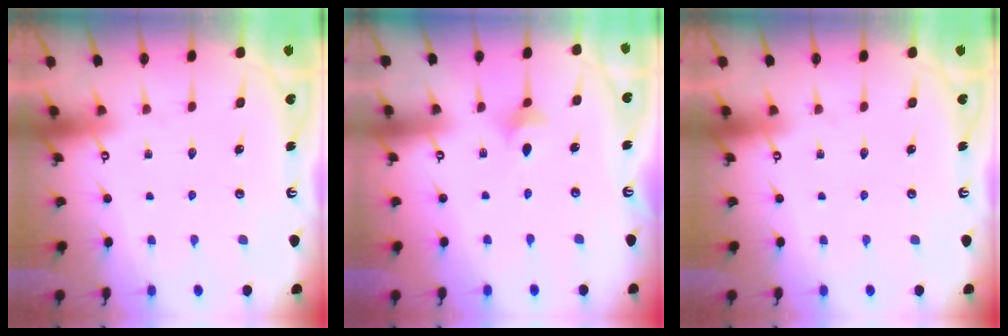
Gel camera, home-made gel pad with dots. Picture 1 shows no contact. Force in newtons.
{"total": 3.9, "press": 3.8, "slide": 0.8}
{"total": 0.0}